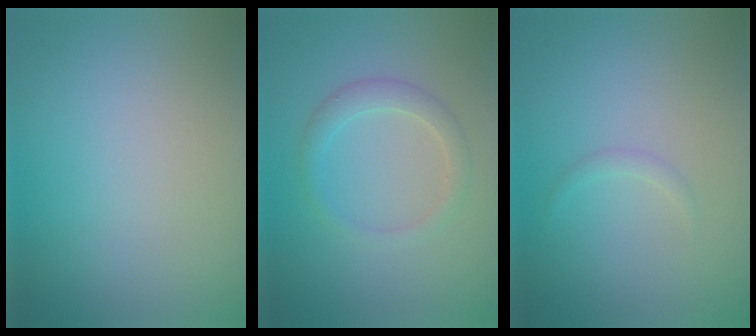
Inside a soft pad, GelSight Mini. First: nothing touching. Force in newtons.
{"total": 2.2, "press": 2.2, "slide": 0.2}
{"total": 0.7, "press": 0.7, "slide": 0.1}